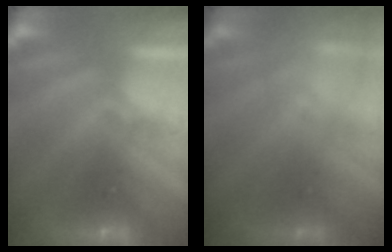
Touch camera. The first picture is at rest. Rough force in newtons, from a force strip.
{"total": 3.9}